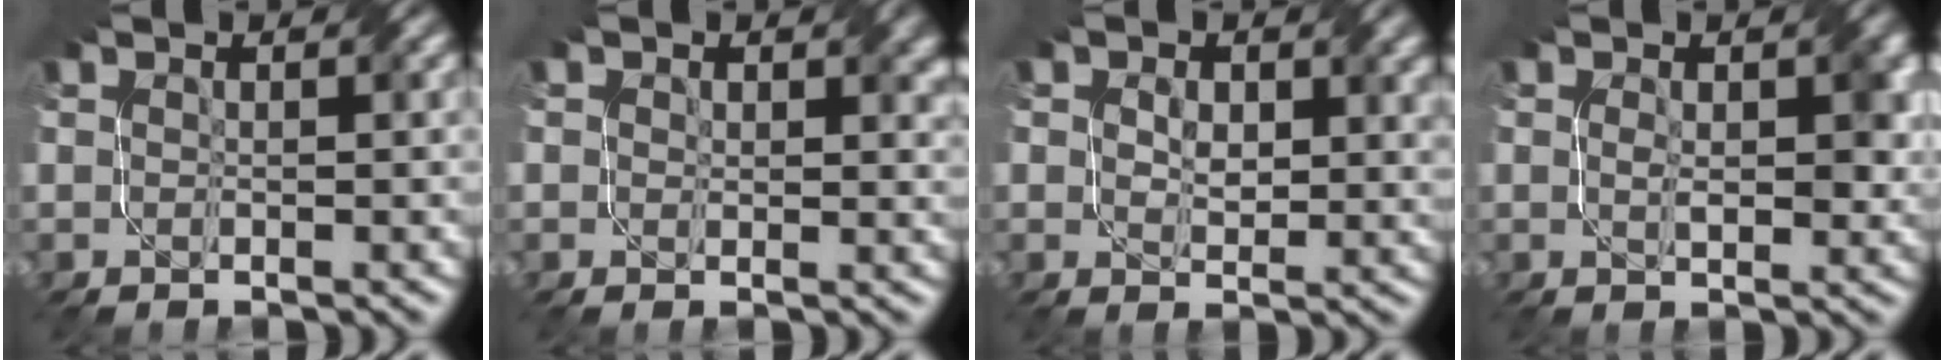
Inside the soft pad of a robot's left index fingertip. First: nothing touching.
{"total": 2.4, "force": [1.1, 1.8, 1.3], "torque": [-0.017, -0.006, 0.015]}
{"total": 3.3, "force": [0.9, 2.2, 2.3], "torque": [-0.041, -0.005, 0.016]}
{"total": 3.3, "force": [0.2, 1.7, 2.9], "torque": [-0.046, -0.004, 0.007]}